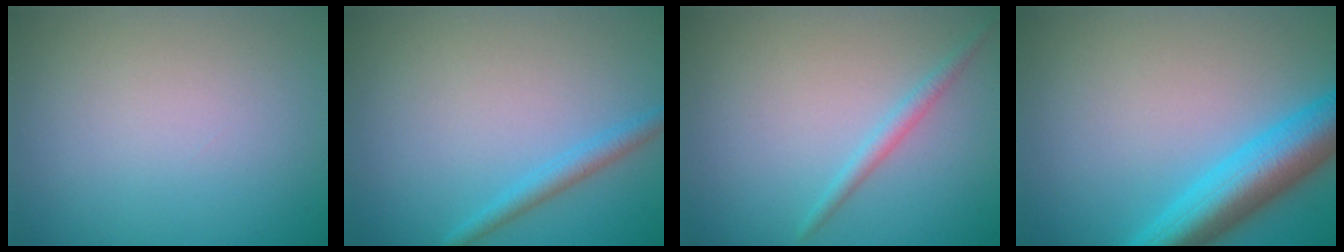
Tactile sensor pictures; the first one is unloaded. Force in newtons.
{"total": 1.8, "press": 1.8, "slide": 0.1}
{"total": 1.4, "press": 1.4, "slide": 0.0}
{"total": 7.1, "press": 7.0, "slide": 0.3}